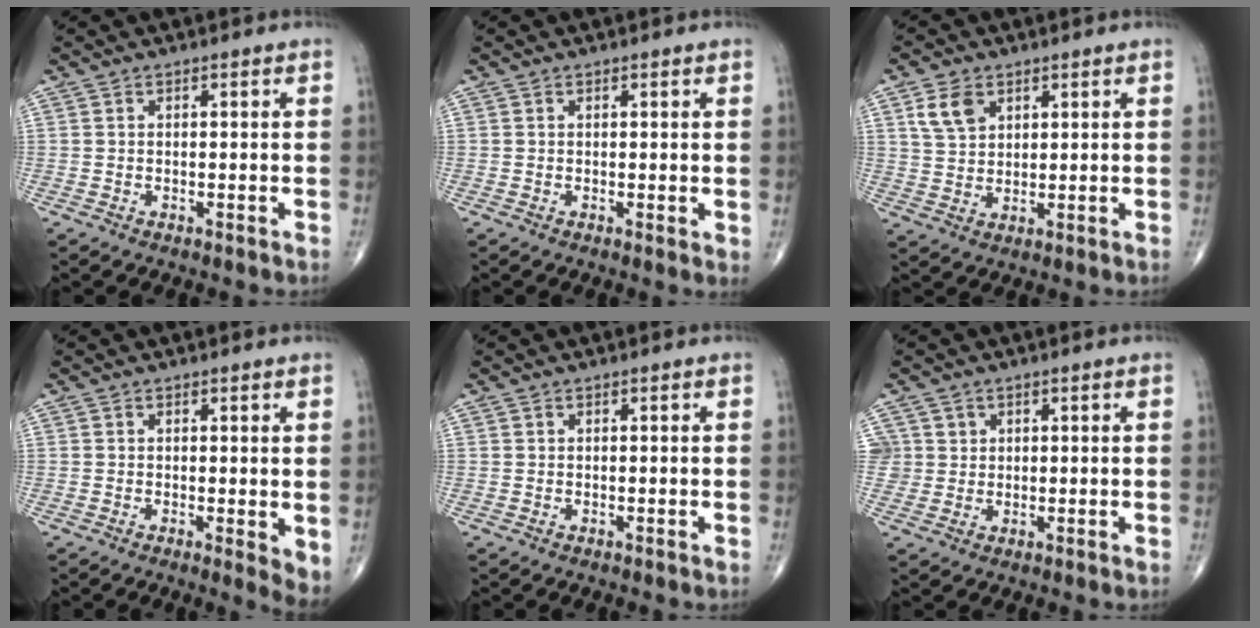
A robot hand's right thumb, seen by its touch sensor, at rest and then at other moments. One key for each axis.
{"total": 1.1, "fx": 0.3, "fy": 0.4, "fz": 1.0, "tx": -0.016, "ty": -0.005, "tz": 0.002}
{"total": 6.0, "fx": 2.8, "fy": 4.1, "fz": 3.3, "tx": -0.049, "ty": -0.008, "tz": 0.057}
{"total": 3.7, "fx": 0.2, "fy": 1.2, "fz": 3.5, "tx": -0.049, "ty": -0.013, "tz": 0.001}
{"total": 0.0}
{"total": 3.5, "fx": 1.3, "fy": 3.2, "fz": -0.1, "tx": 0.032, "ty": -0.004, "tz": 0.020}